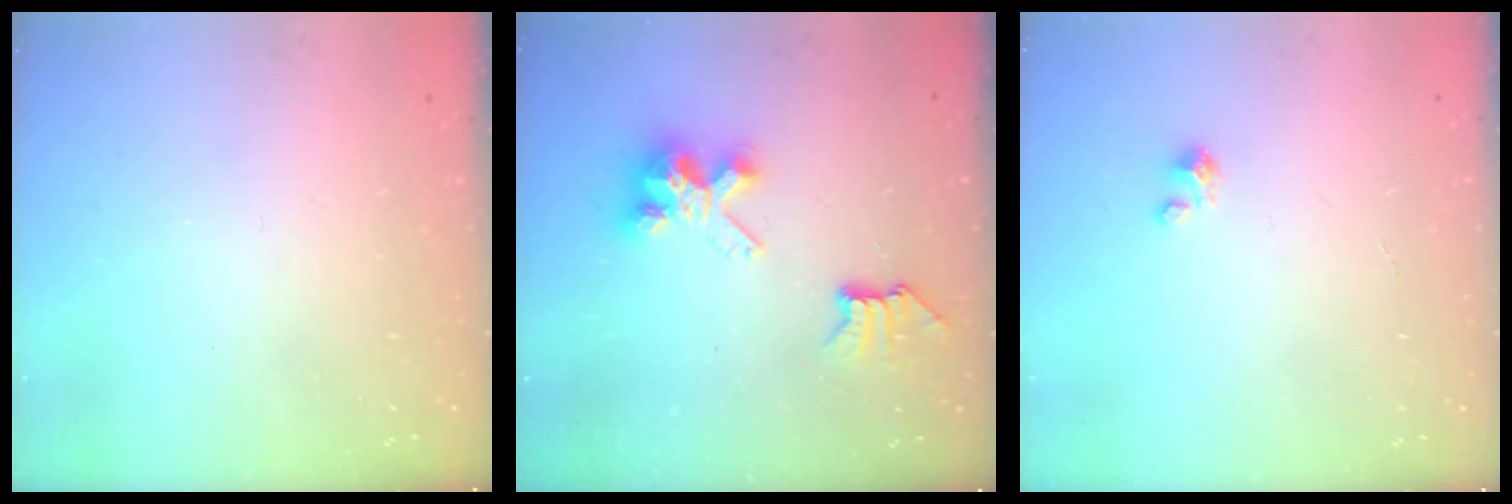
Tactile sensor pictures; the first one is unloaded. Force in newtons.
{"total": 7.6, "press": 7.6, "slide": 0.1}
{"total": 1.8, "press": 1.8, "slide": 0.2}